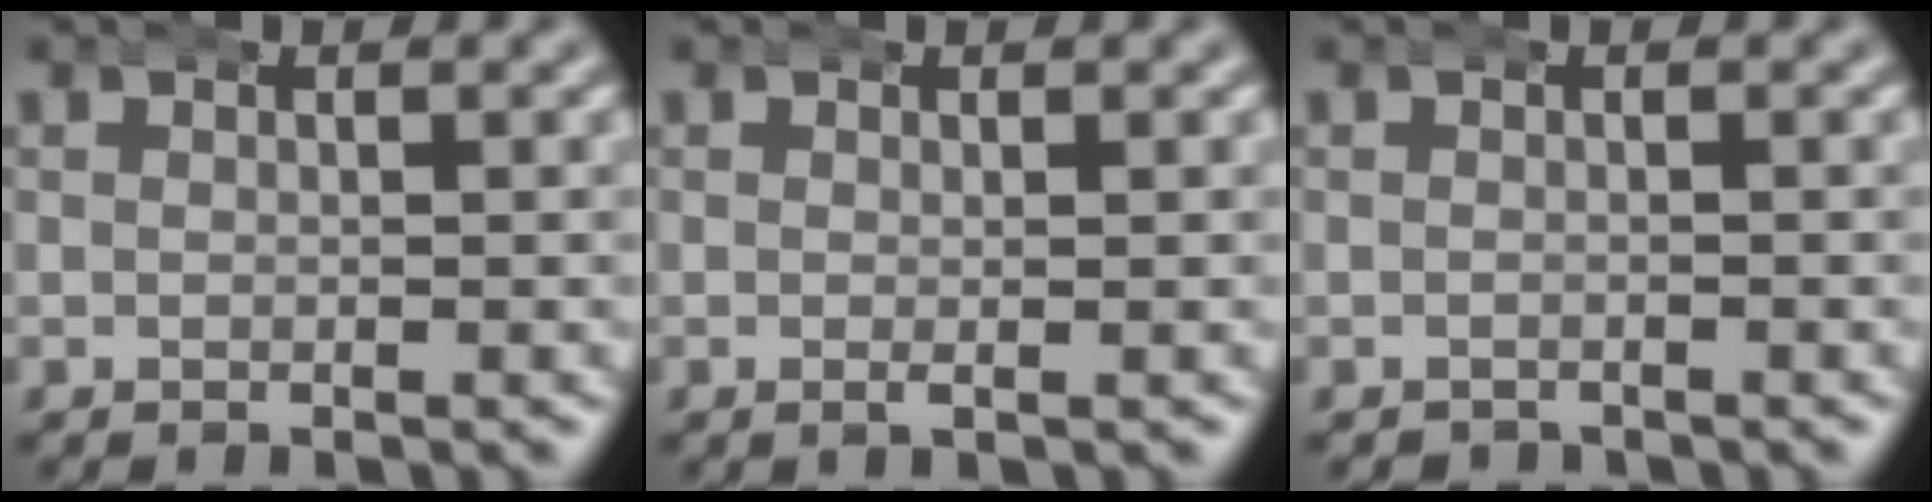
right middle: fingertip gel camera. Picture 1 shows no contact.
{"total": 0.7, "force": [-0.1, 0.2, 0.7], "torque": [-0.013, 0.001, -0.005]}
{"total": 1.1, "force": [-1.0, 0.1, -0.3], "torque": [0.002, -0.009, -0.012]}